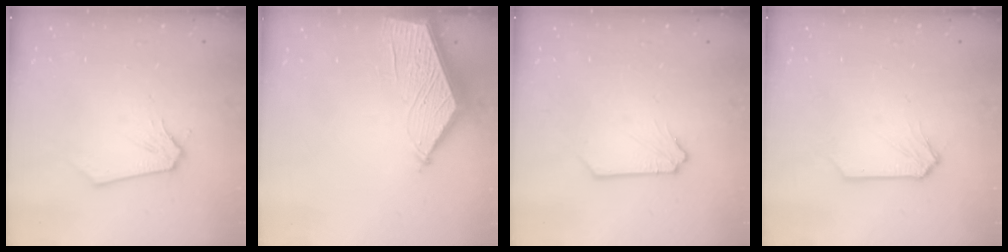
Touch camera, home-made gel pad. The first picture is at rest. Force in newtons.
{"total": 10.8, "press": 10.8, "slide": 0.3}
{"total": 1.3, "press": 1.3, "slide": 0.2}
{"total": 0.0}